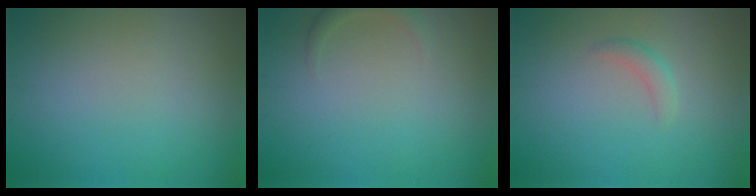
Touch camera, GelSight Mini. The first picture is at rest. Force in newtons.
{"total": 1.2, "press": 1.2, "slide": 0.2}
{"total": 1.3, "press": 1.3, "slide": 0.1}